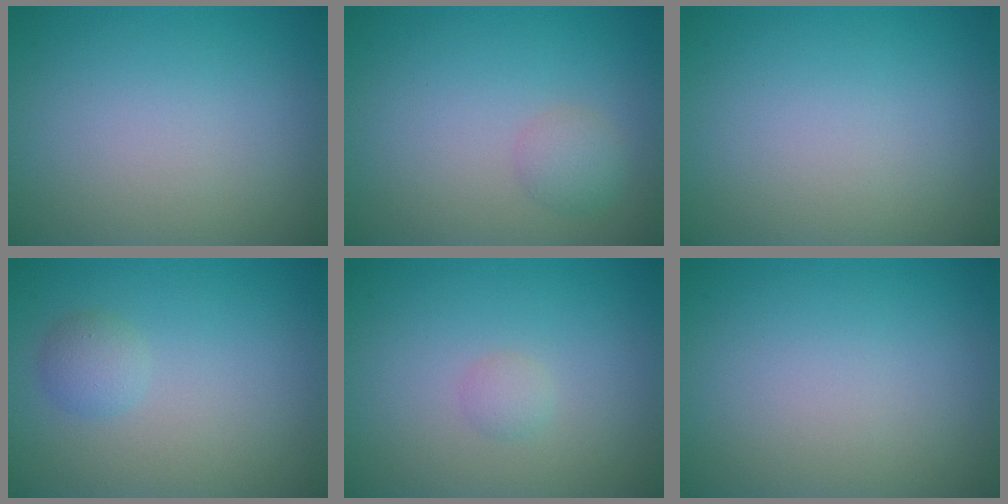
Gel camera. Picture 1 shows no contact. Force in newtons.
{"total": 1.6, "press": 1.6, "slide": 0.1}
{"total": 0.0}
{"total": 1.4, "press": 1.4, "slide": 0.0}
{"total": 0.9, "press": 0.9, "slide": 0.0}
{"total": 0.0}